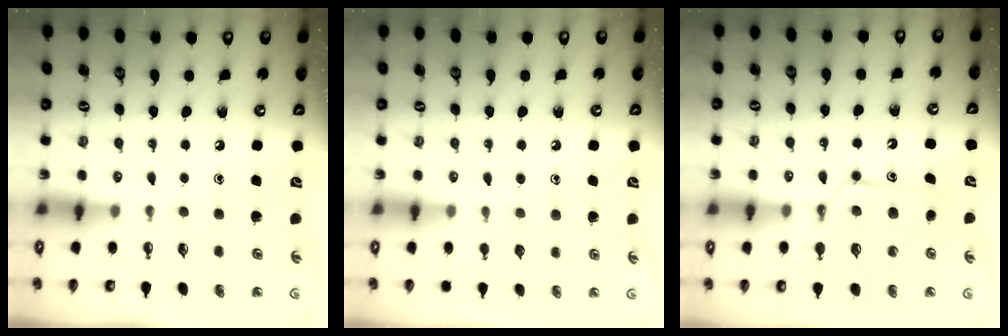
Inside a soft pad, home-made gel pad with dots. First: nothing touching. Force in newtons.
{"total": 4.8, "press": 4.8, "slide": 0.5}
{"total": 14.2, "press": 14.2, "slide": 1.2}